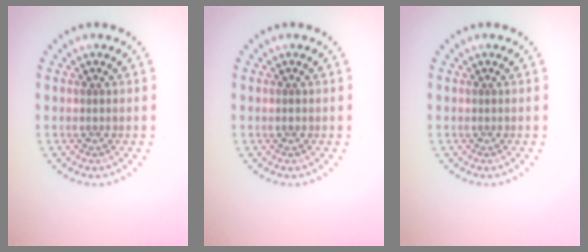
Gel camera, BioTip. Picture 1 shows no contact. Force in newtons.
{"total": 0.5, "press": 0.5, "slide": 0.1}
{"total": 0.0}